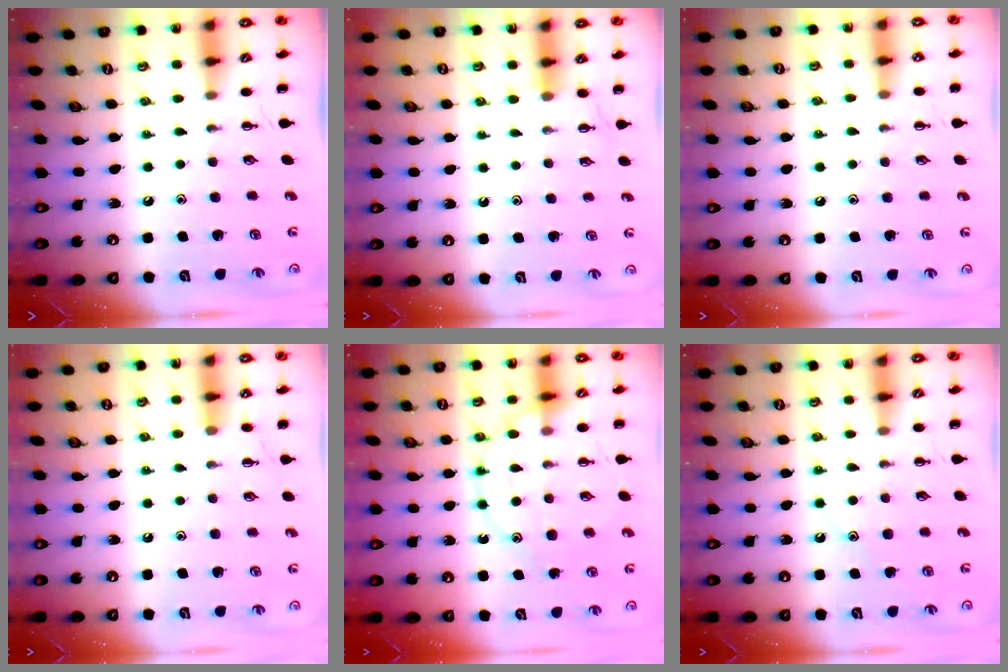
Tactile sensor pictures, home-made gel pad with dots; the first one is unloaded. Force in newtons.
{"total": 4.1, "press": 3.9, "slide": 1.0}
{"total": 3.3, "press": 3.0, "slide": 1.2}
{"total": 4.2, "press": 4.0, "slide": 1.2}
{"total": 14.7, "press": 14.6, "slide": 2.2}
{"total": 8.9, "press": 8.8, "slide": 1.2}